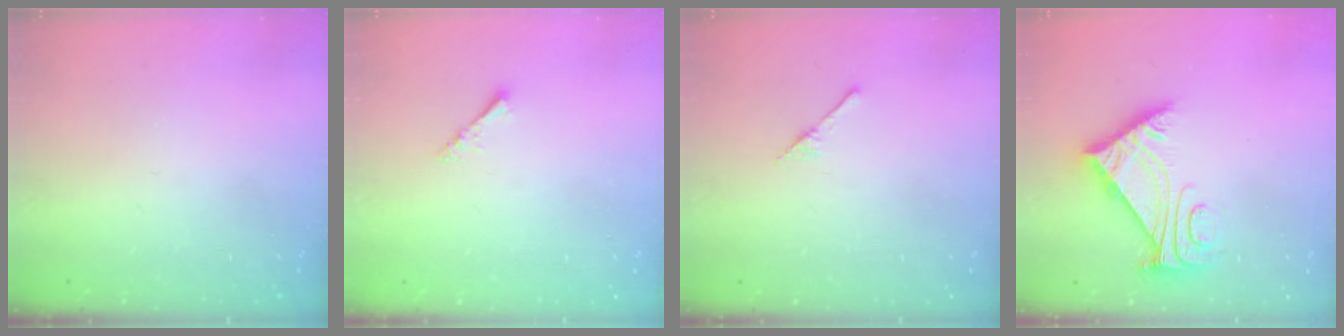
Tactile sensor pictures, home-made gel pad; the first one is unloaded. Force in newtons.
{"total": 1.4, "press": 1.4, "slide": 0.3}
{"total": 1.7, "press": 1.7, "slide": 0.1}
{"total": 8.0, "press": 8.0, "slide": 0.6}